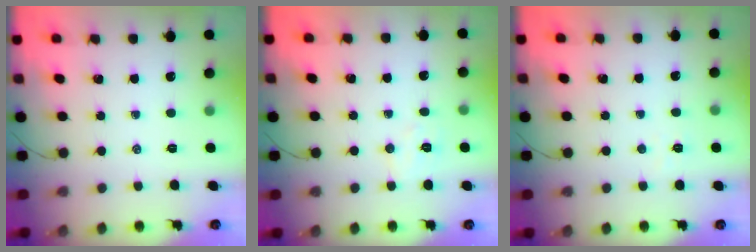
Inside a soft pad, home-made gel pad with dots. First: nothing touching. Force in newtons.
{"total": 5.8, "press": 5.7, "slide": 1.2}
{"total": 1.8, "press": 1.7, "slide": 0.5}